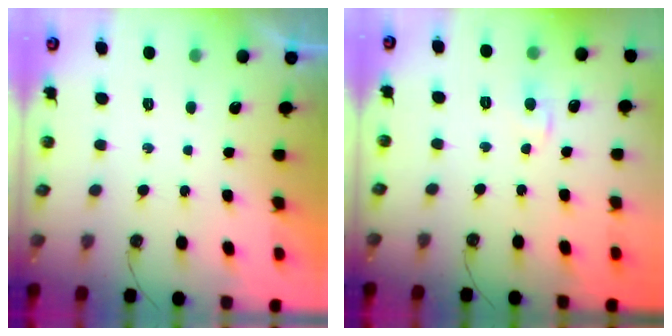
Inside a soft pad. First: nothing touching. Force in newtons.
{"total": 5.8, "press": 5.8, "slide": 0.6}